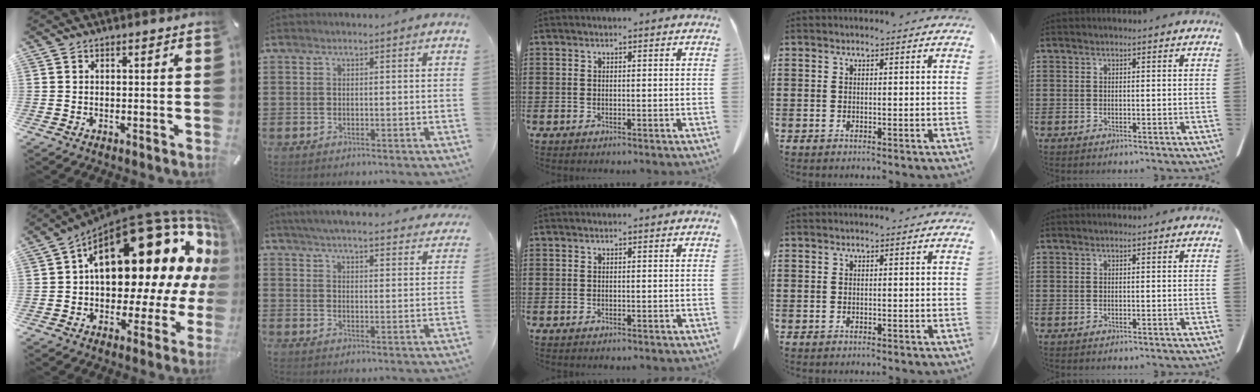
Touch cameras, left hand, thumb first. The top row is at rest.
{"thumb": {"total": 29.2, "force": [9.6, 14.3, 23.6], "torque": [-0.329, -0.098, 0.174]}, "index": {"total": 4.8, "force": [4.6, -0.4, 1.0], "torque": [-0.041, -0.028, 0.079]}}